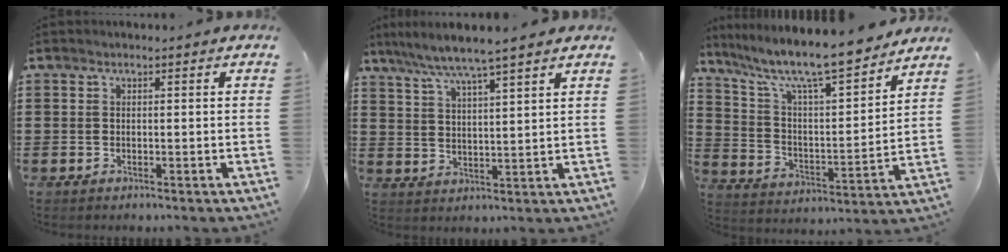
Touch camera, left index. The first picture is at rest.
{"total": 5.3, "force": [4.4, -0.6, 2.8], "torque": [-0.071, -0.026, 0.074]}
{"total": 9.8, "force": [8.4, 1.0, 4.9], "torque": [-0.130, -0.056, 0.139]}